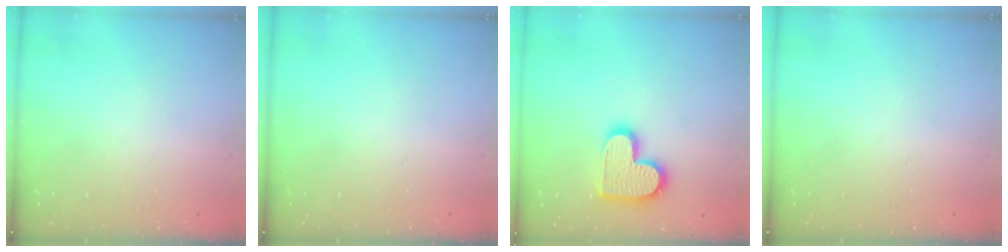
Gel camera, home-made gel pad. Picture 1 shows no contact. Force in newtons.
{"total": 0.0}
{"total": 14.2, "press": 14.2, "slide": 0.9}
{"total": 0.0}